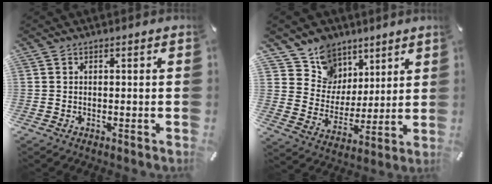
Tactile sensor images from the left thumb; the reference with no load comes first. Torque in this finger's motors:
{"motor_torque": [0.03, -0.15, -0.34, -0.46, -0.06]}